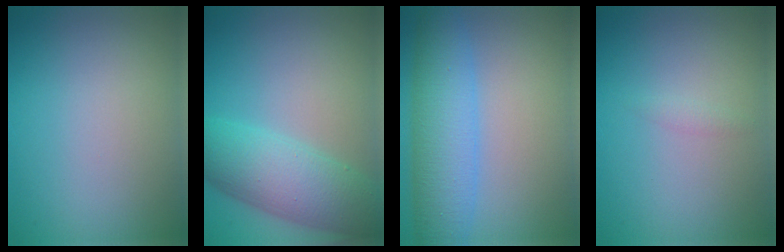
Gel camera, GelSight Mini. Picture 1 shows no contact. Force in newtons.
{"total": 7.3, "press": 7.3, "slide": 0.3}
{"total": 6.6, "press": 6.6, "slide": 0.1}
{"total": 0.6, "press": 0.6, "slide": 0.0}